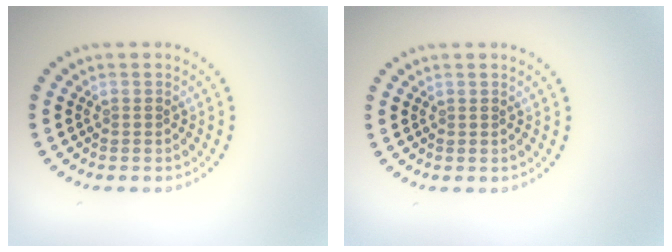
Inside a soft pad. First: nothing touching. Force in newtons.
{"total": 0.0}